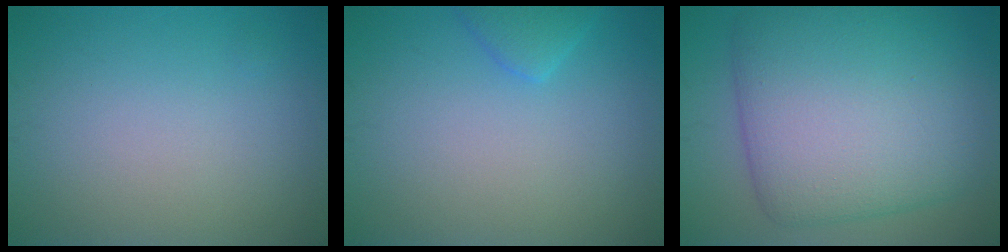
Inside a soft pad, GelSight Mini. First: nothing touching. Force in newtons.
{"total": 1.8, "press": 1.8, "slide": 0.1}
{"total": 12.5, "press": 12.5, "slide": 0.3}